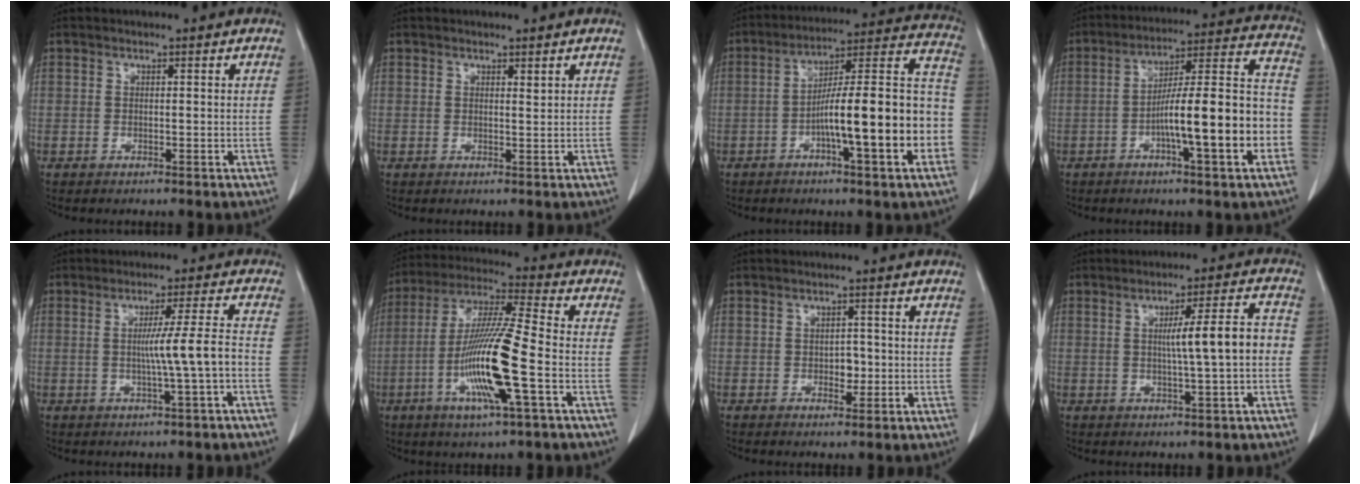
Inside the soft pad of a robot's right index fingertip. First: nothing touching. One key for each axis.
{"total": 0.6, "fx": 0.5, "fy": 0.1, "fz": 0.4, "tx": -0.009, "ty": -0.006, "tz": 0.007}
{"total": 19.4, "fx": -5.2, "fy": 2.0, "fz": 18.6, "tx": -0.228, "ty": 0.031, "tz": -0.075}
{"total": 17.0, "fx": -5.0, "fy": 1.4, "fz": 16.2, "tx": -0.242, "ty": 0.021, "tz": -0.076}
{"total": 6.3, "fx": -1.3, "fy": -1.2, "fz": 6.0, "tx": -0.091, "ty": 0.003, "tz": -0.021}
{"total": 15.2, "fx": -4.4, "fy": 0.3, "fz": 14.5, "tx": -0.295, "ty": -0.012, "tz": -0.089}
{"total": 2.2, "fx": -0.4, "fy": 1.5, "fz": 1.6, "tx": -0.019, "ty": 0.004, "tz": -0.002}
{"total": 8.0, "fx": -0.4, "fy": 0.1, "fz": 8.0, "tx": -0.116, "ty": 0.014, "tz": -0.006}